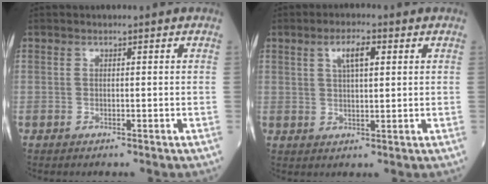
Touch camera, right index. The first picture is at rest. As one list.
[{"total": 4.9, "force": [2.1, 1.4, 4.2], "torque": [-0.082, 0.004, 0.039]}]